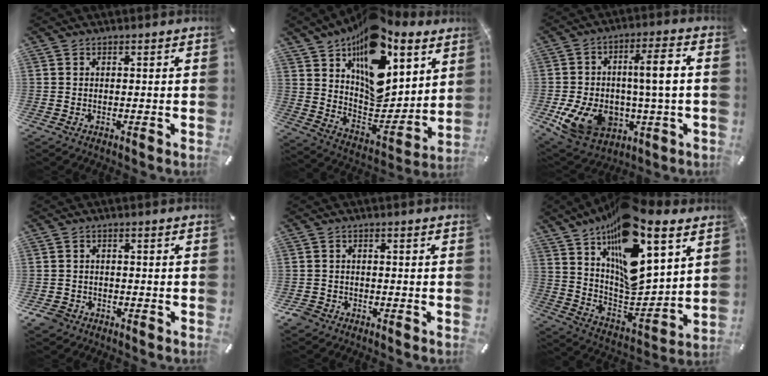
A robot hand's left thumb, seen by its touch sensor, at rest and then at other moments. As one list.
[{"total": 19.5, "force": [10.6, 11.6, 11.6], "torque": [-0.165, -0.087, 0.188]}, {"total": 17.0, "force": [-1.0, 10.6, 13.2], "torque": [-0.228, 0.001, -0.010]}, {"total": 3.5, "force": [-2.1, 2.6, 1.0], "torque": [-0.029, 0.006, -0.044]}, {"total": 2.8, "force": [-1.7, 2.0, 0.7], "torque": [-0.017, 0.007, -0.037]}, {"total": 22.3, "force": [13.3, 10.5, 14.5], "torque": [-0.223, -0.089, 0.236]}]